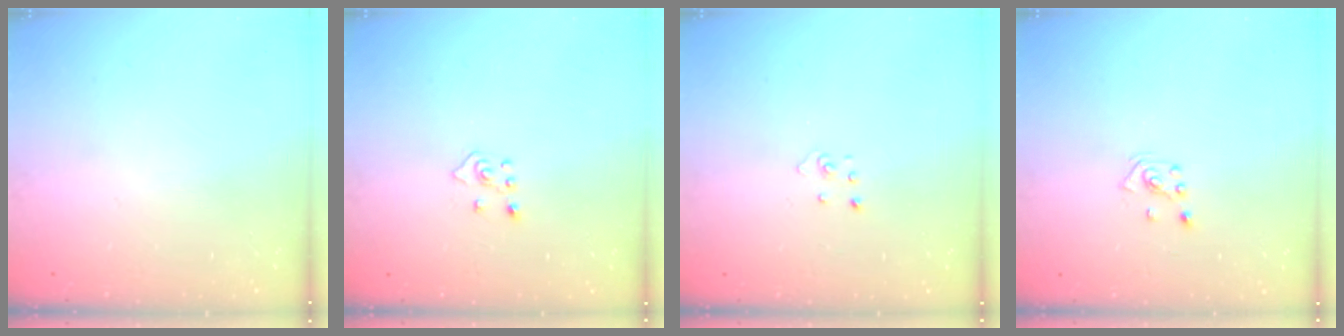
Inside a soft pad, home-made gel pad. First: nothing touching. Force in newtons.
{"total": 4.2, "press": 4.1, "slide": 0.7}
{"total": 1.9, "press": 1.9, "slide": 0.1}
{"total": 2.2, "press": 2.2, "slide": 0.6}